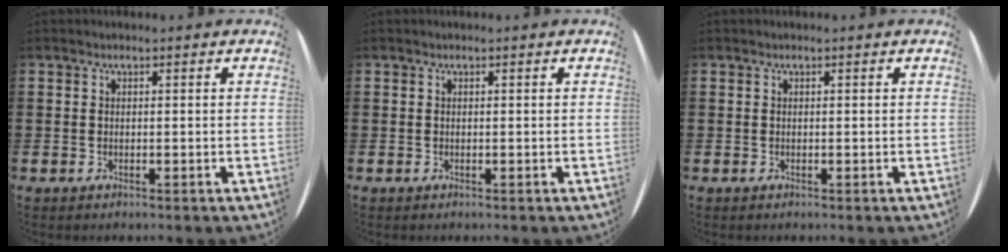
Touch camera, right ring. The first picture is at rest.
{"total": 0.0}
{"total": 0.0}